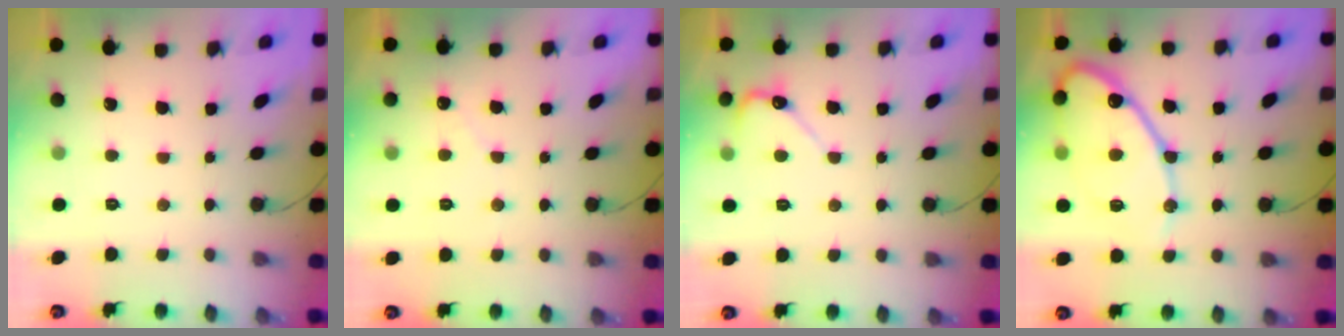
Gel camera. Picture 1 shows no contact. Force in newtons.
{"total": 1.6, "press": 1.6, "slide": 0.1}
{"total": 4.5, "press": 4.5, "slide": 0.5}
{"total": 16.3, "press": 16.2, "slide": 1.6}